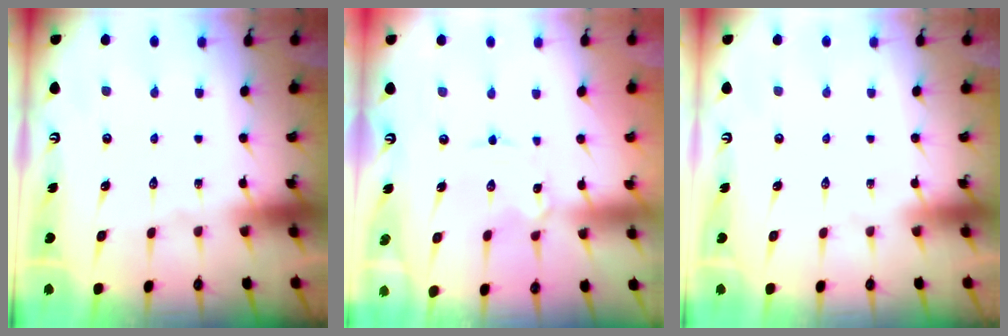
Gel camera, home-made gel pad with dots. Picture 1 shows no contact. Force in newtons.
{"total": 1.2, "press": 1.1, "slide": 0.1}
{"total": 0.0}